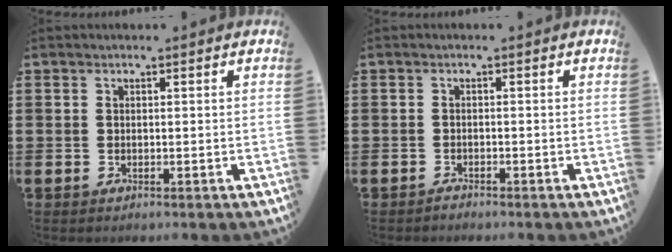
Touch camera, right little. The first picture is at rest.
{"total": 0.7, "force": [-0.7, 0.1, 0.0], "torque": [-0.001, -0.003, -0.013]}